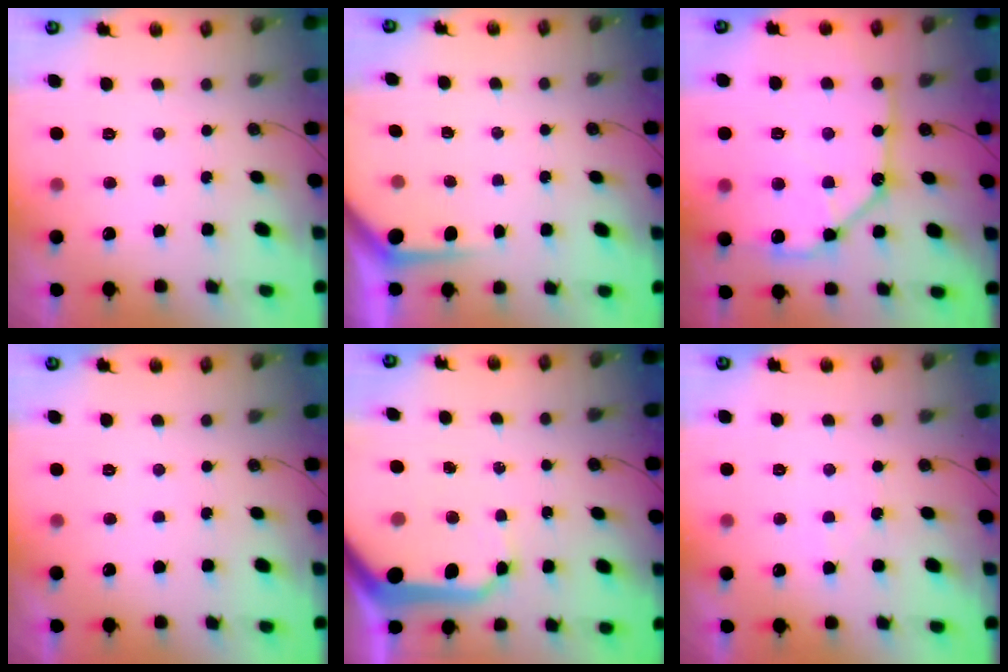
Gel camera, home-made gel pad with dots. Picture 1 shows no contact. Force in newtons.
{"total": 2.2, "press": 2.2, "slide": 0.3}
{"total": 16.8, "press": 16.6, "slide": 2.1}
{"total": 0.0}
{"total": 18.2, "press": 18.1, "slide": 2.2}
{"total": 4.4, "press": 4.4, "slide": 0.8}